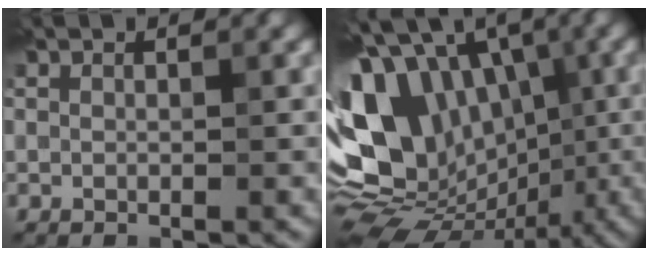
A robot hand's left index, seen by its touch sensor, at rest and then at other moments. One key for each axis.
{"total": 16.3, "fx": -1.0, "fy": 12.0, "fz": 11.0, "tx": -0.211, "ty": 0.020, "tz": -0.021}